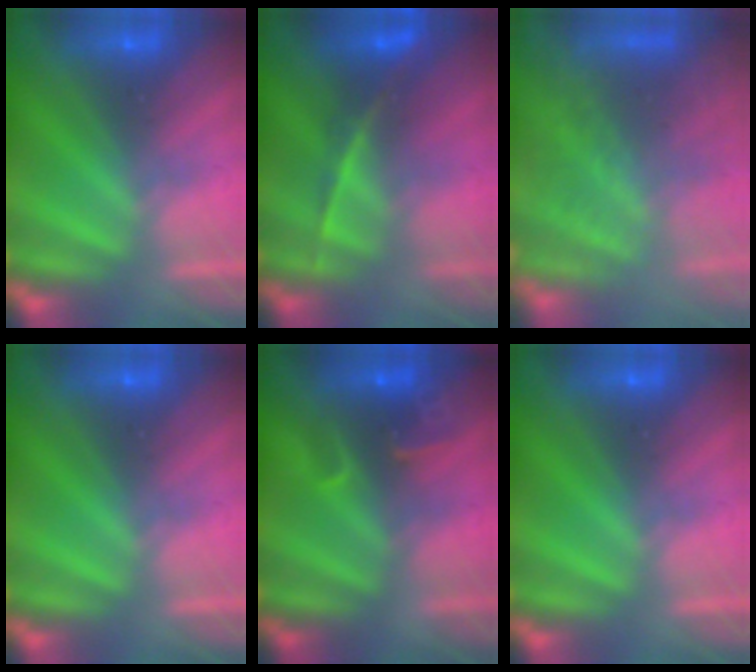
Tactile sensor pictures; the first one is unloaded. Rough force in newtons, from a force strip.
{"total": 2.4}
{"total": 7.6}
{"total": 0.0}
{"total": 3.4}
{"total": 0.0}